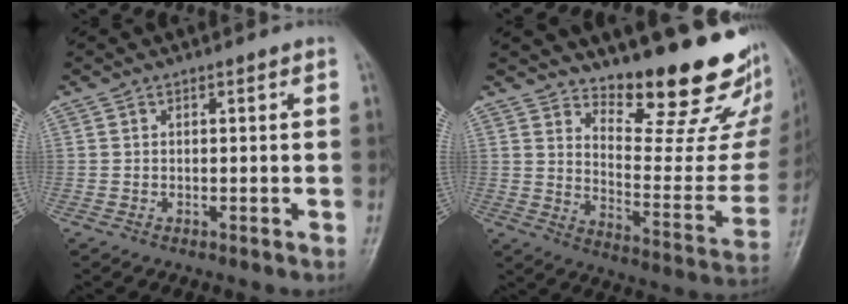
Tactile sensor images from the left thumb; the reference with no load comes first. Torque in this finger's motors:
{"motor_torque": [1.03, -0.08, 1.41, -1.36, 0.16]}